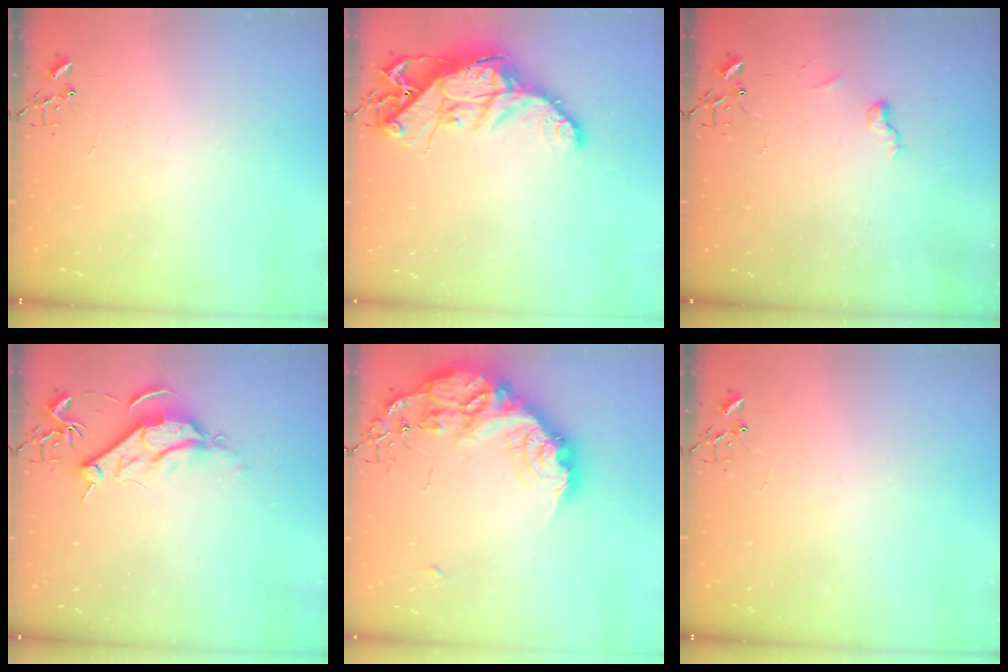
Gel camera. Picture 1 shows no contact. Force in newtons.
{"total": 16.1, "press": 16.1, "slide": 1.6}
{"total": 5.5, "press": 5.5, "slide": 0.6}
{"total": 9.1, "press": 9.0, "slide": 0.8}
{"total": 24.7, "press": 24.6, "slide": 2.0}
{"total": 0.0}